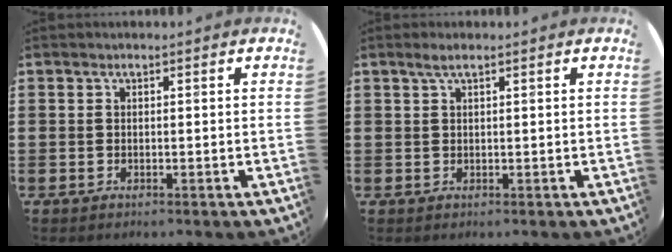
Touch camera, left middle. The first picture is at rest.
{"total": 1.5, "force": [0.8, 0.1, 1.2], "torque": [-0.024, 0.004, 0.014]}